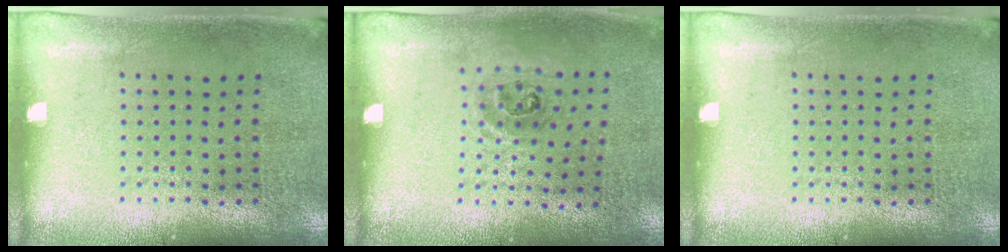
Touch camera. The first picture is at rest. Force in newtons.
{"total": 1.0, "press": 0.7, "slide": 0.7}
{"total": 0.0}